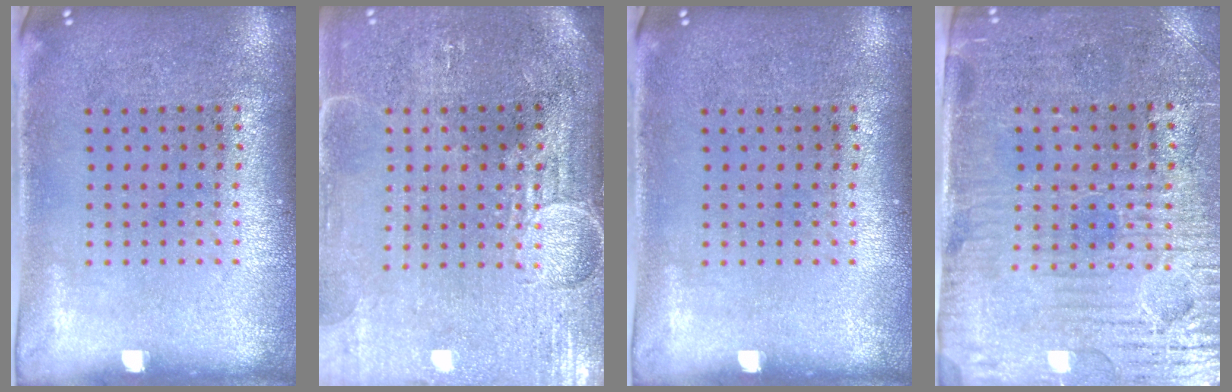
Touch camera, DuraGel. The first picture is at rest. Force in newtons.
{"total": 3.7, "press": 3.4, "slide": 1.5}
{"total": 0.0}
{"total": 3.8, "press": 3.5, "slide": 1.4}